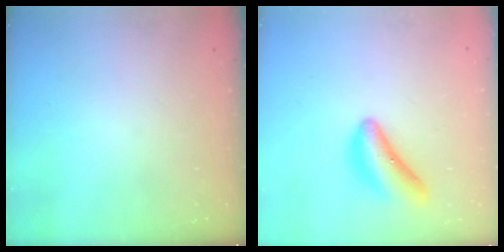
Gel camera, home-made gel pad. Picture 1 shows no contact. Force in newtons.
{"total": 11.4, "press": 11.4, "slide": 0.6}